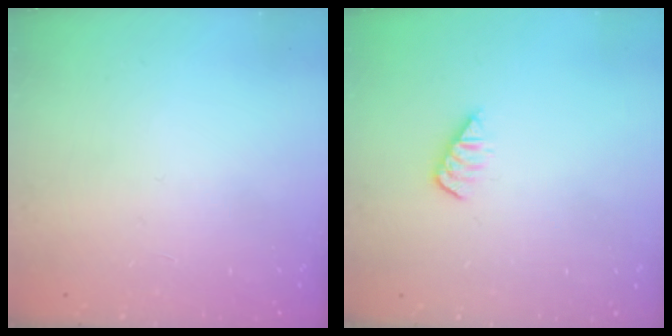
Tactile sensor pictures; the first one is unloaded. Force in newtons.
{"total": 1.6, "press": 1.5, "slide": 0.3}